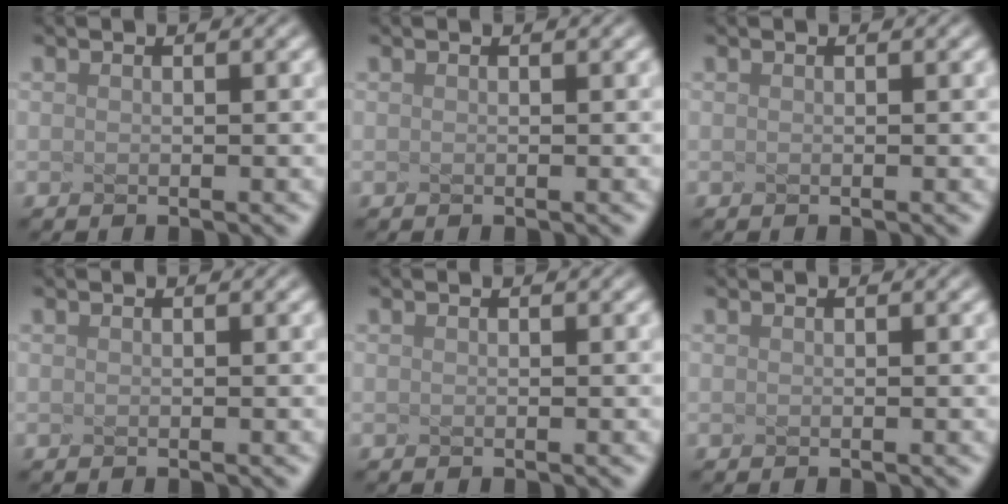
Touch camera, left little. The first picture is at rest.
{"total": 0.0}
{"total": 0.0}
{"total": 0.0}
{"total": 0.0}
{"total": 0.0}